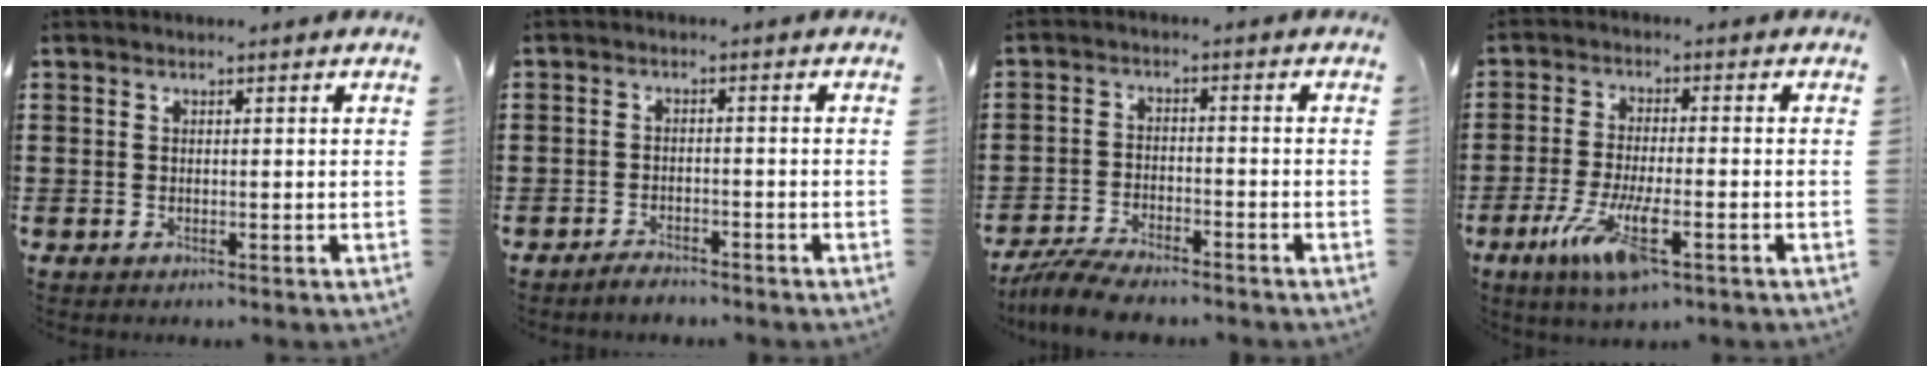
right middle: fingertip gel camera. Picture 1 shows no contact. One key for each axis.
{"total": 2.1, "fx": -2.1, "fy": 0.4, "fz": 0.3, "tx": -0.010, "ty": 0.000, "tz": -0.041}
{"total": 5.5, "fx": -5.2, "fy": 0.6, "fz": 1.7, "tx": -0.048, "ty": -0.005, "tz": -0.104}
{"total": 8.9, "fx": -3.9, "fy": 2.4, "fz": 7.7, "tx": -0.165, "ty": -0.013, "tz": -0.071}